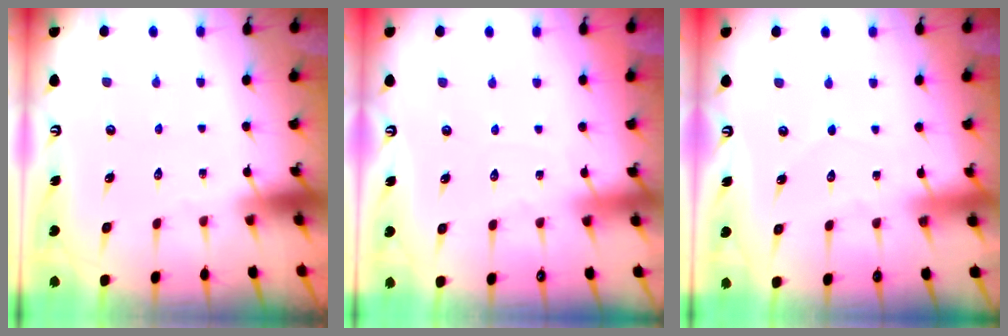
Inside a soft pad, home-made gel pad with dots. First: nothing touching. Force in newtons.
{"total": 2.2, "press": 2.2, "slide": 0.3}
{"total": 3.0, "press": 3.0, "slide": 0.3}